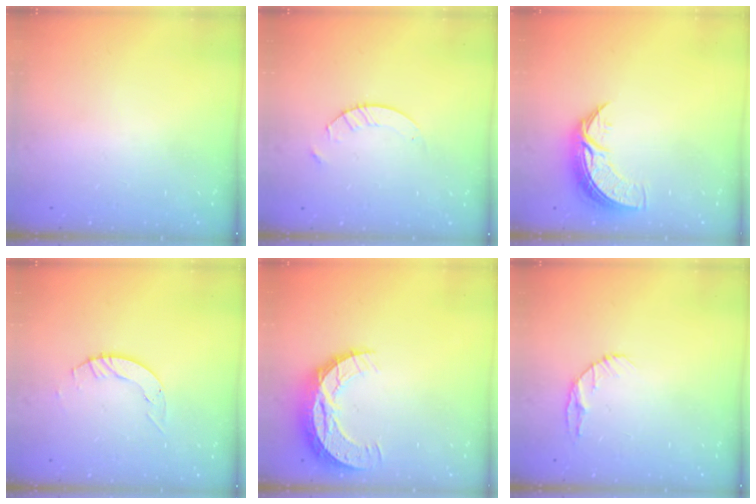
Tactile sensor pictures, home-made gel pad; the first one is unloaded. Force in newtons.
{"total": 4.2, "press": 4.2, "slide": 0.4}
{"total": 8.5, "press": 8.4, "slide": 0.6}
{"total": 4.0, "press": 4.0, "slide": 0.5}
{"total": 10.4, "press": 10.4, "slide": 0.6}
{"total": 5.8, "press": 5.7, "slide": 0.8}